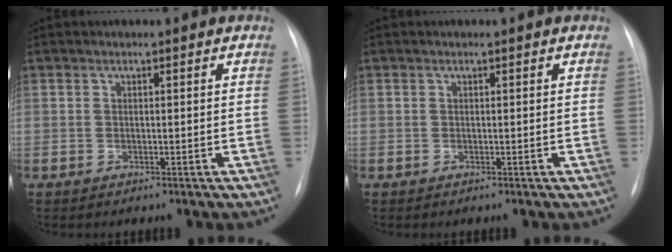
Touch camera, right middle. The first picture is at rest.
{"total": 0.0}